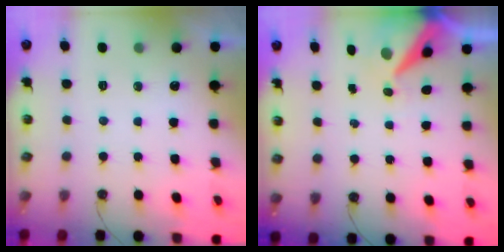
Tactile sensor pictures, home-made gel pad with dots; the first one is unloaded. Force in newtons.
{"total": 8.6, "press": 8.5, "slide": 1.2}